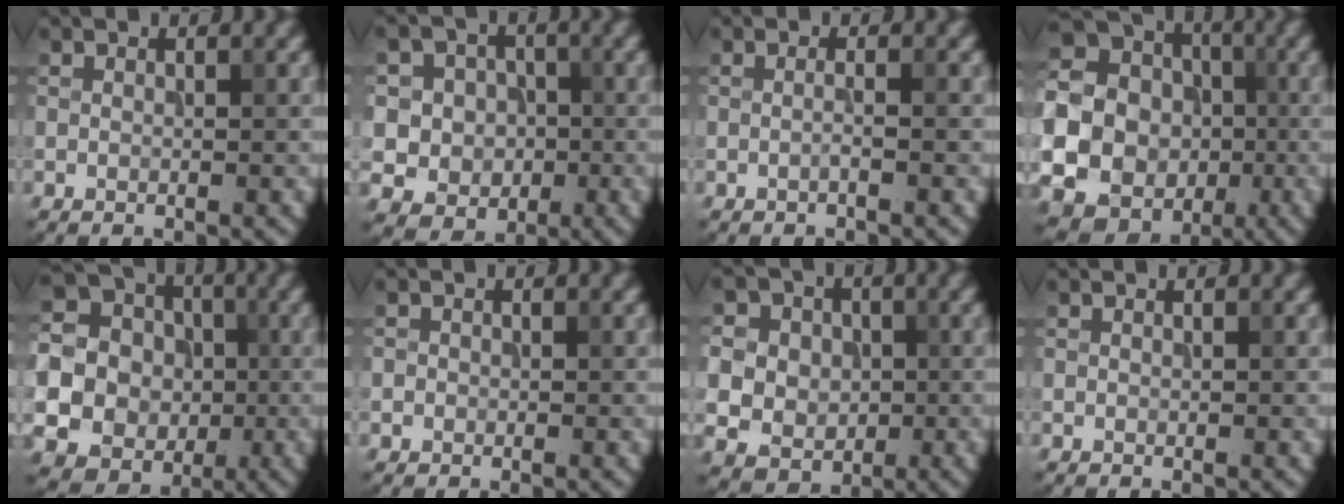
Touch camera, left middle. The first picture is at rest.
{"total": 5.9, "force": [0.0, 5.7, 1.7], "torque": [-0.022, 0.023, -0.020]}
{"total": 0.9, "force": [-0.3, 0.1, 0.8], "torque": [-0.014, -0.002, -0.009]}
{"total": 27.2, "force": [-4.6, 25.8, 7.1], "torque": [-0.159, -0.010, -0.099]}
{"total": 20.8, "force": [-2.8, 19.8, 5.6], "torque": [-0.171, -0.009, -0.085]}
{"total": 0.6, "force": [-0.1, 0.6, 0.0], "torque": [0.005, -0.004, -0.003]}
{"total": 9.9, "force": [1.0, 9.1, 3.7], "torque": [-0.103, 0.028, 0.009]}
{"total": 0.0}